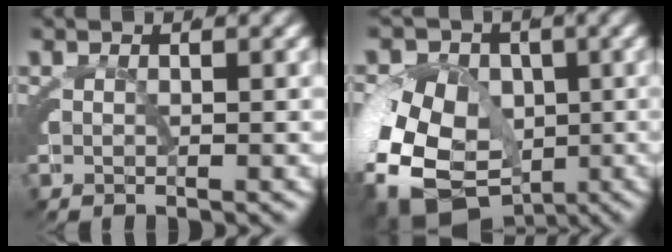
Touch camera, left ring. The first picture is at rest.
{"total": 14.6, "force": [-5.1, 12.1, 6.4], "torque": [-0.154, -0.070, -0.073]}